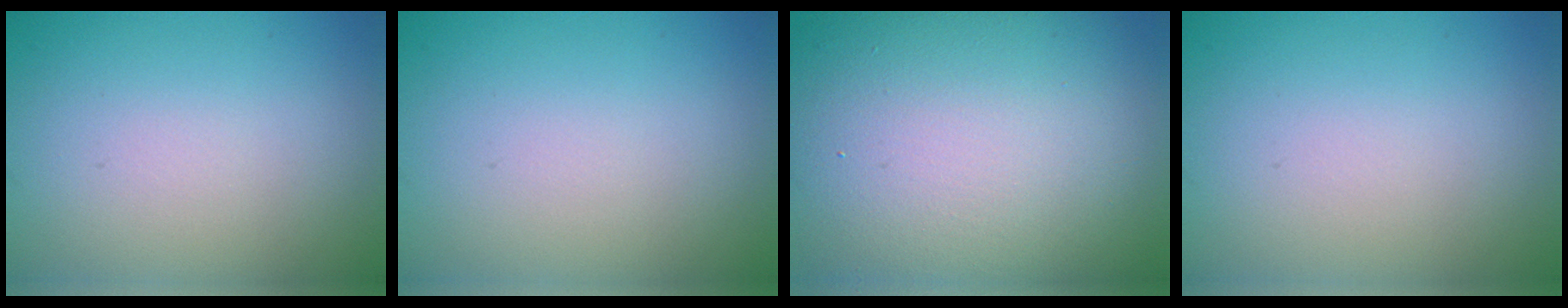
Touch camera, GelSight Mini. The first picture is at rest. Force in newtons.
{"total": 0.0}
{"total": 16.3, "press": 16.2, "slide": 1.1}
{"total": 0.0}